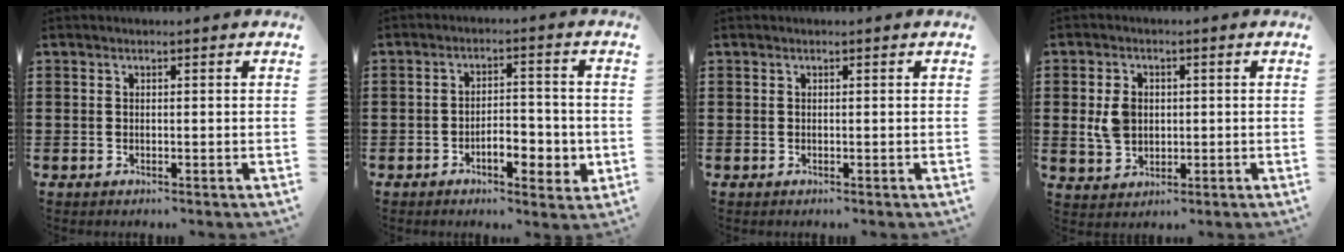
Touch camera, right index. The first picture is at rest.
{"total": 5.8, "force": [-2.1, 2.6, 4.8], "torque": [-0.064, 0.004, -0.041]}
{"total": 0.0}
{"total": 4.8, "force": [0.3, 3.5, 3.3], "torque": [-0.085, 0.006, 0.000]}